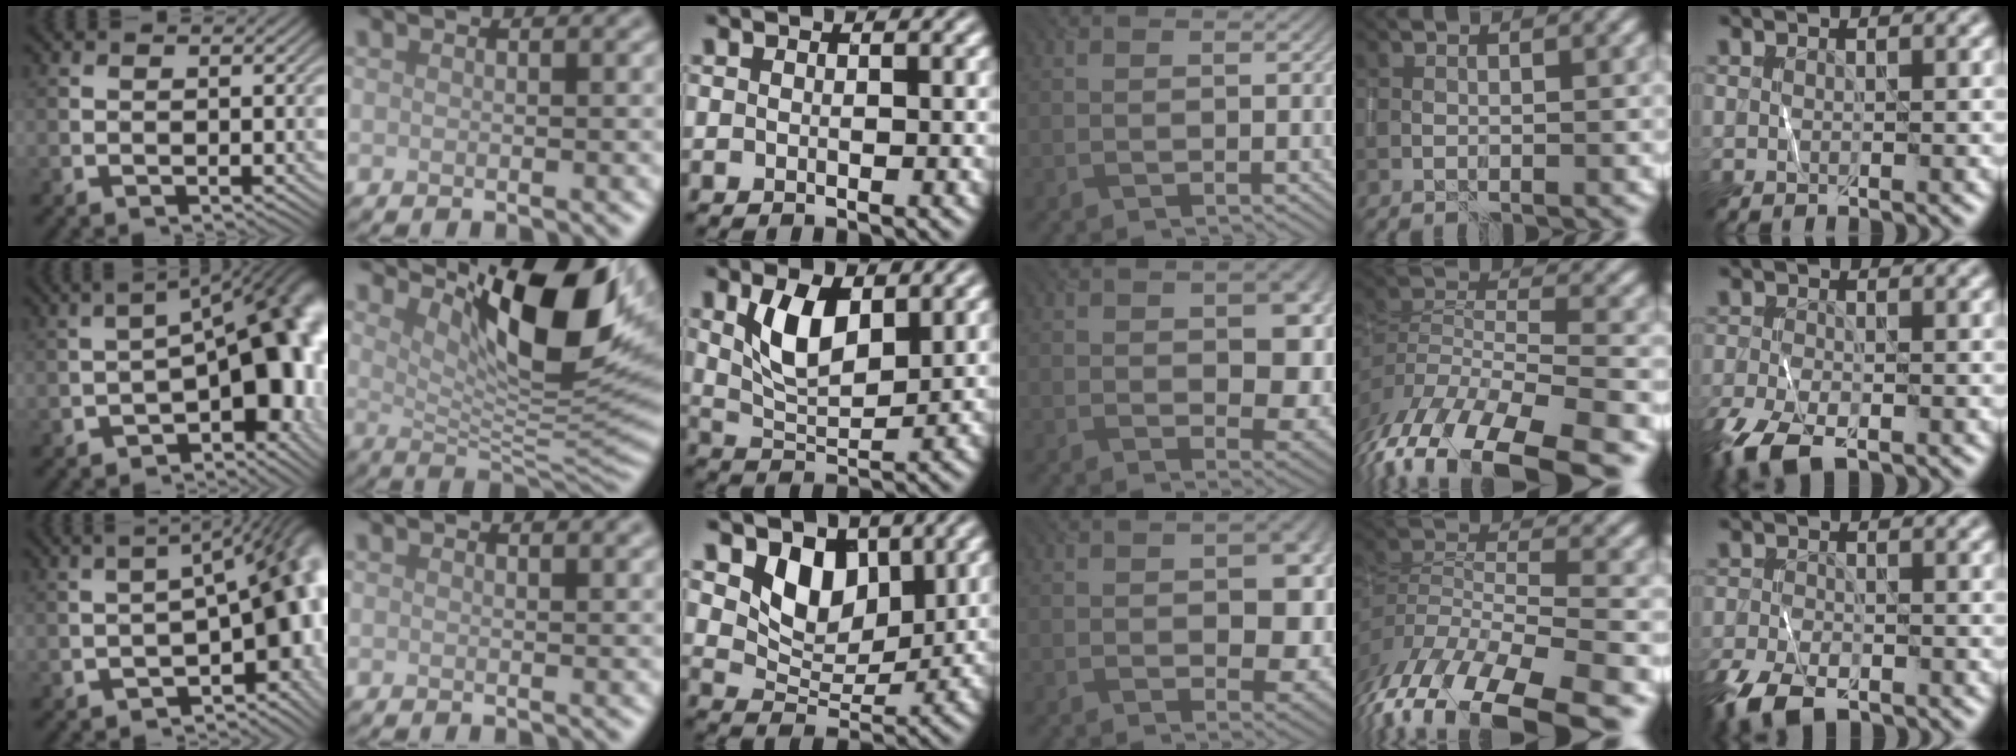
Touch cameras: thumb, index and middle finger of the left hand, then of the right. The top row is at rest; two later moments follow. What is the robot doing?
{"motion": "wrap", "object": "ribbon"}